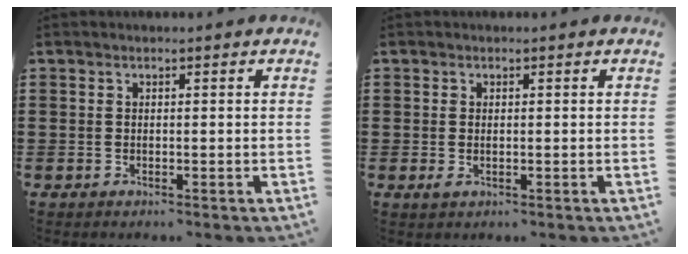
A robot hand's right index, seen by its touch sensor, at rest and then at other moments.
{"total": 1.0, "force": [0.0, 0.4, 0.9], "torque": [-0.026, -0.002, -0.002]}